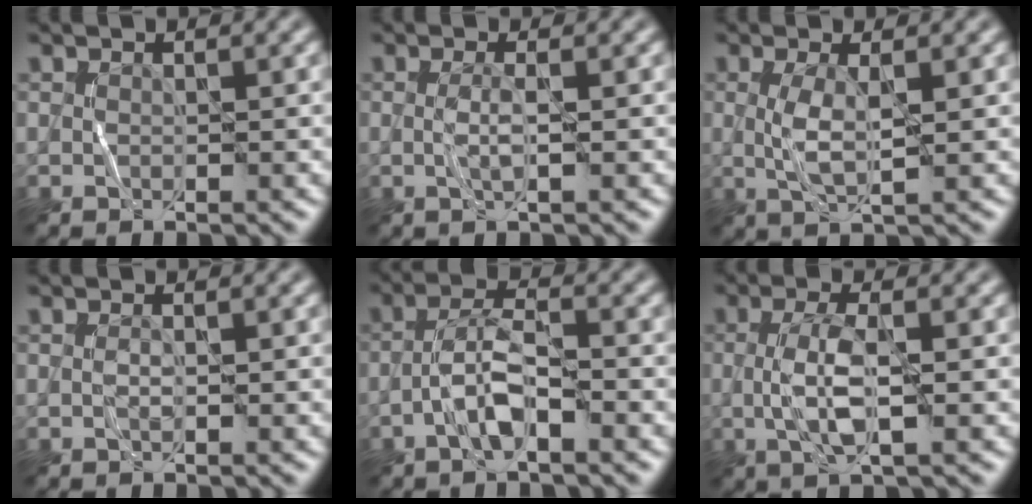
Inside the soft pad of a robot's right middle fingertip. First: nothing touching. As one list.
[{"total": 1.2, "force": [0.0, 0.2, 1.2], "torque": [-0.028, 0.003, -0.002]}, {"total": 2.5, "force": [0.2, 0.5, 2.4], "torque": [-0.056, 0.006, 0.005]}, {"total": 0.0}, {"total": 3.5, "force": [-1.9, 0.7, 2.8], "torque": [-0.057, 0.020, -0.044]}, {"total": 3.8, "force": [-0.5, 1.0, 3.6], "torque": [-0.080, 0.007, -0.013]}]